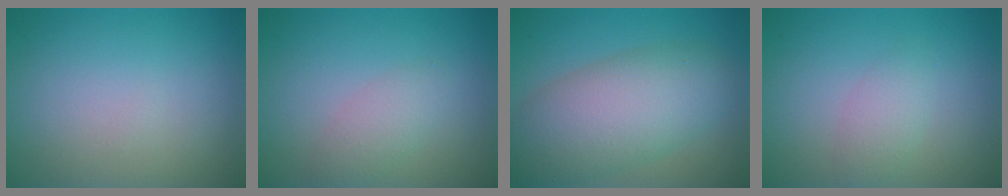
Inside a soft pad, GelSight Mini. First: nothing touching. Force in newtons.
{"total": 2.1, "press": 2.1, "slide": 0.0}
{"total": 8.1, "press": 8.1, "slide": 0.6}
{"total": 1.9, "press": 1.9, "slide": 0.1}